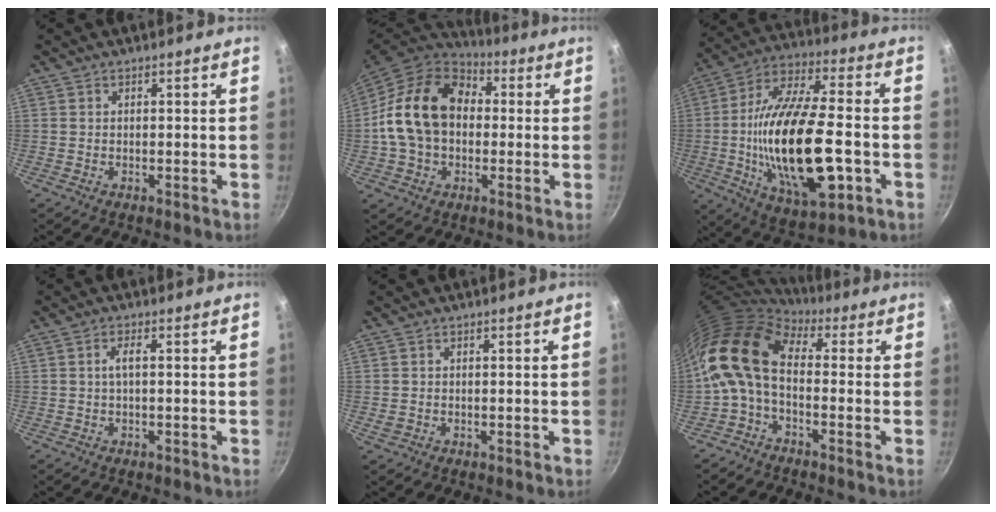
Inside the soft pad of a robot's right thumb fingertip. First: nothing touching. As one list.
[{"total": 18.5, "force": [1.0, 13.6, 12.4], "torque": [-0.202, 0.036, 0.007]}, {"total": 26.6, "force": [-4.7, 11.2, 23.6], "torque": [-0.428, 0.017, -0.077]}, {"total": 2.0, "force": [0.0, 0.5, 1.9], "torque": [-0.043, 0.007, 0.000]}, {"total": 1.3, "force": [-0.2, 1.1, 0.7], "torque": [-0.009, 0.001, -0.001]}, {"total": 12.3, "force": [-0.1, 7.4, 9.8], "torque": [-0.183, 0.025, -0.021]}]